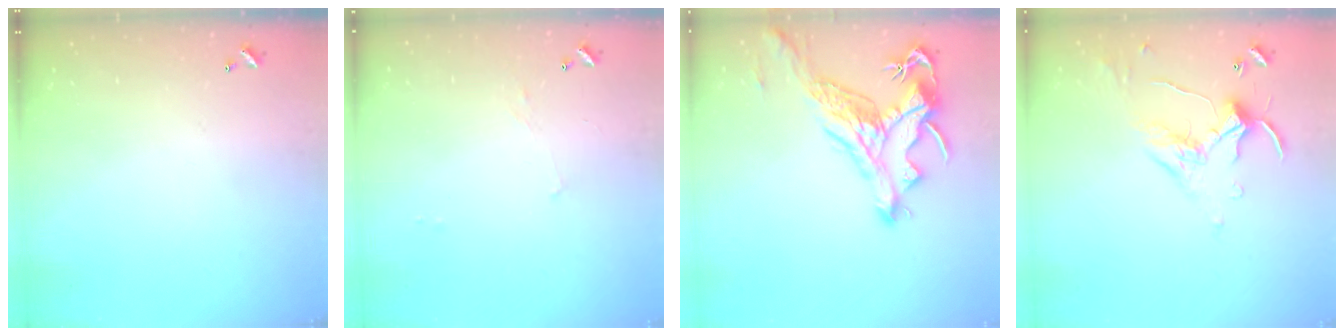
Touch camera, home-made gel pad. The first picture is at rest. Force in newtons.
{"total": 3.0, "press": 2.9, "slide": 0.4}
{"total": 3.3, "press": 2.9, "slide": 1.6}
{"total": 1.7, "press": 1.5, "slide": 0.9}